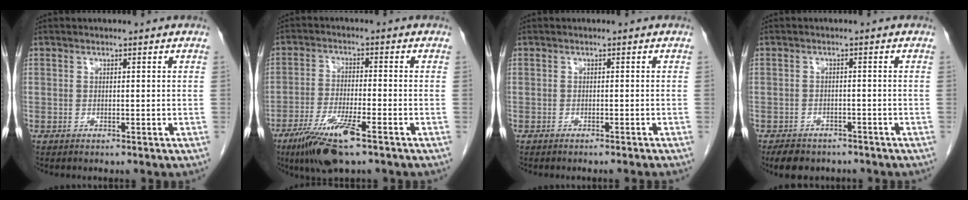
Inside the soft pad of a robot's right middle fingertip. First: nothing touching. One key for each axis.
{"total": 9.3, "fx": -5.7, "fy": 0.9, "fz": 7.2, "tx": -0.143, "ty": -0.023, "tz": -0.101}
{"total": 2.2, "fx": -1.9, "fy": -0.6, "fz": 1.0, "tx": -0.009, "ty": 0.005, "tz": -0.025}
{"total": 5.6, "fx": -4.6, "fy": 2.7, "fz": 1.9, "tx": -0.033, "ty": -0.002, "tz": -0.062}